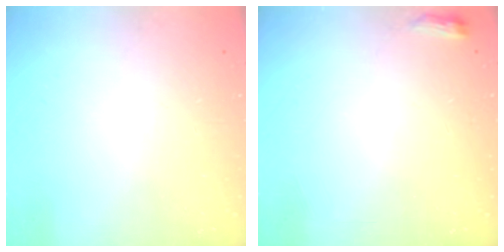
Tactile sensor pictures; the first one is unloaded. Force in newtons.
{"total": 4.7, "press": 4.6, "slide": 0.8}